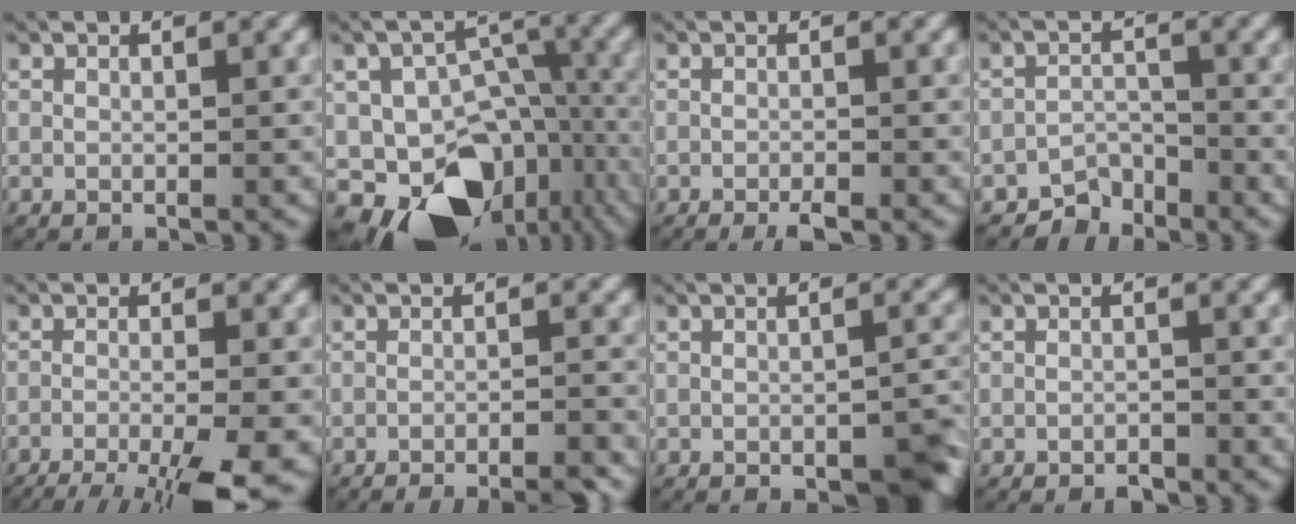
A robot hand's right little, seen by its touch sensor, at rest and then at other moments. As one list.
[{"total": 15.3, "force": [-7.3, 11.1, 7.6], "torque": [-0.126, -0.064, -0.104]}, {"total": 1.2, "force": [-1.0, 0.1, 0.6], "torque": [-0.011, -0.003, -0.017]}, {"total": 3.6, "force": [-3.0, 1.8, 0.5], "torque": [-0.008, -0.012, -0.055]}, {"total": 9.4, "force": [-6.2, 3.6, 6.1], "torque": [-0.096, -0.032, -0.080]}, {"total": 4.7, "force": [-4.4, 0.6, 1.5], "torque": [-0.005, -0.003, -0.069]}, {"total": 2.7, "force": [-1.7, 1.0, 1.8], "torque": [-0.019, -0.001, -0.026]}, {"total": 0.8, "force": [-0.8, 0.2, 0.0], "torque": [0.000, -0.002, -0.012]}]